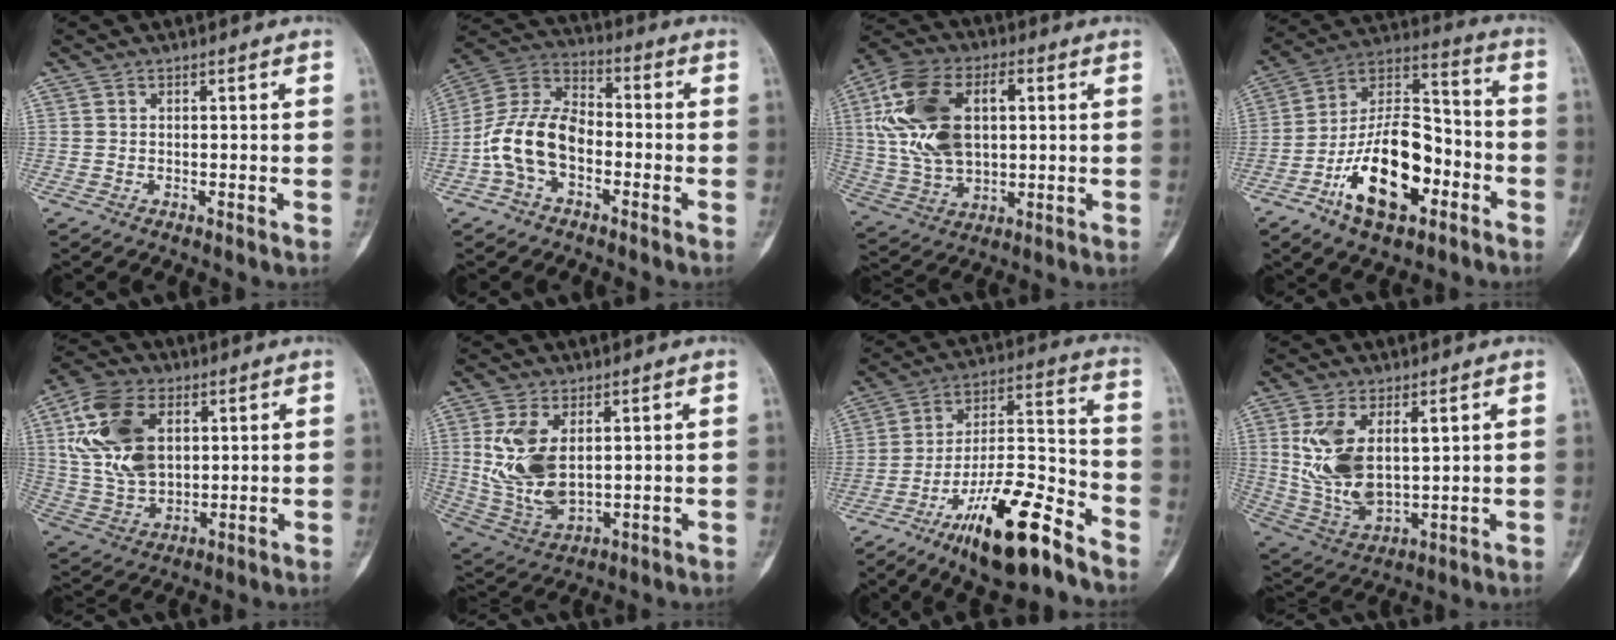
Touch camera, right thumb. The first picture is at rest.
{"total": 13.4, "force": [-3.7, 8.5, 9.7], "torque": [-0.184, 0.043, -0.078]}
{"total": 19.4, "force": [3.7, 11.7, 15.0], "torque": [-0.286, 0.011, 0.069]}
{"total": 19.6, "force": [-8.0, 10.1, 14.8], "torque": [-0.232, 0.065, -0.136]}
{"total": 16.5, "force": [4.6, 10.5, 11.8], "torque": [-0.219, -0.004, 0.093]}
{"total": 12.5, "force": [2.5, 7.1, 10.0], "torque": [-0.194, -0.014, 0.066]}
{"total": 19.8, "force": [-12.6, 5.5, 14.2], "torque": [-0.252, 0.081, -0.216]}
{"total": 14.2, "force": [3.5, 7.8, 11.4], "torque": [-0.215, -0.017, 0.087]}